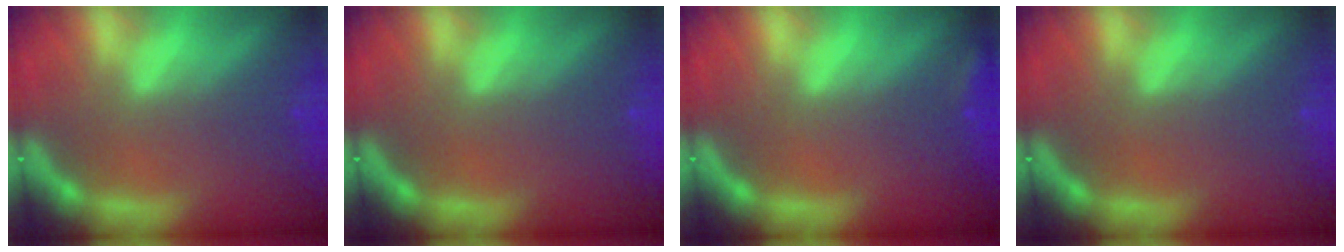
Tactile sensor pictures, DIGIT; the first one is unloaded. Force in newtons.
{"total": 0.0}
{"total": 1.4}
{"total": 0.0}